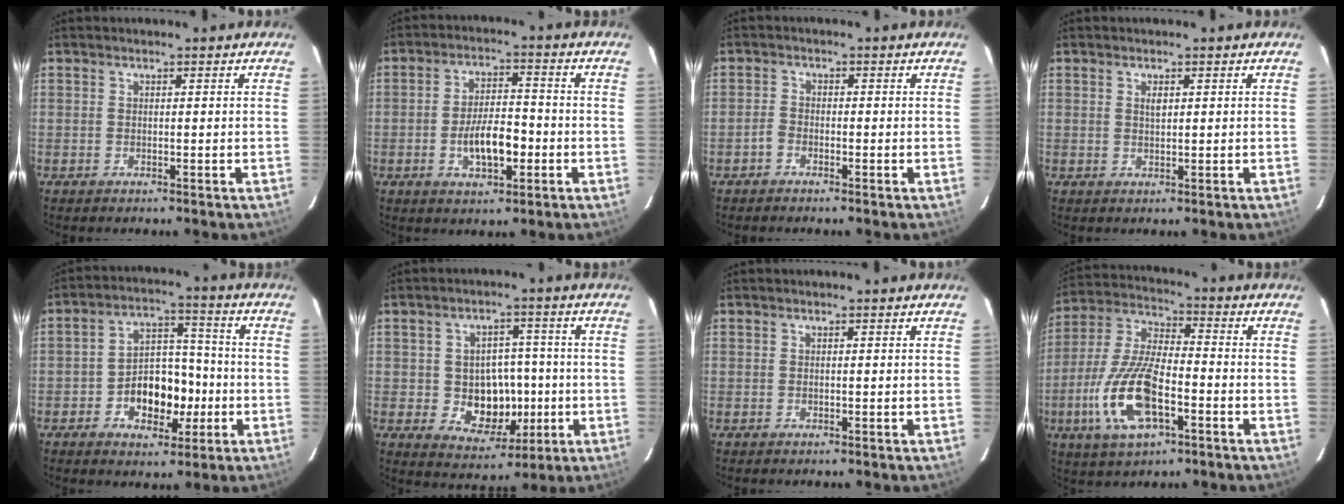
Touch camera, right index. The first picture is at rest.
{"total": 8.3, "force": [-2.5, 3.5, 7.1], "torque": [-0.134, 0.006, -0.037]}
{"total": 1.7, "force": [-1.4, 0.8, 0.5], "torque": [-0.017, 0.003, -0.029]}
{"total": 1.2, "force": [0.5, 0.5, 1.0], "torque": [-0.017, 0.002, 0.008]}
{"total": 10.3, "force": [-3.4, 7.2, 6.4], "torque": [-0.127, 0.024, -0.047]}
{"total": 9.4, "force": [-1.6, 7.8, 5.0], "torque": [-0.098, 0.008, -0.007]}
{"total": 0.0}
{"total": 16.7, "force": [-5.9, 6.2, 14.4], "torque": [-0.314, -0.010, -0.113]}